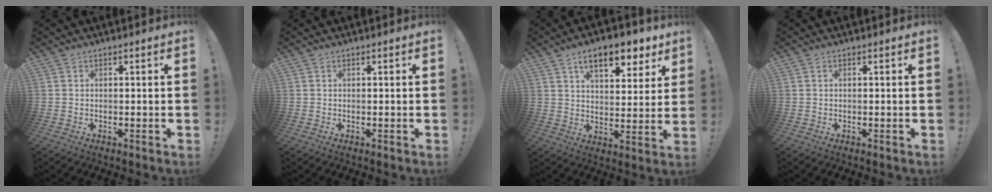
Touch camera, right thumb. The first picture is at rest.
{"total": 0.0}
{"total": 12.8, "force": [7.5, 5.4, 8.8], "torque": [-0.122, -0.037, 0.126]}
{"total": 0.0}